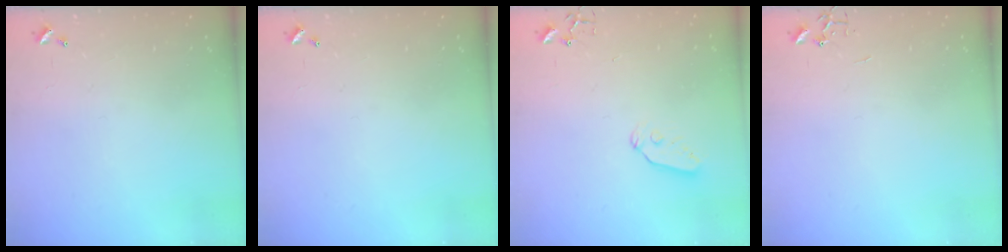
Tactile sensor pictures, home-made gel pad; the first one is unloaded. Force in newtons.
{"total": 0.0}
{"total": 6.0, "press": 6.0, "slide": 0.2}
{"total": 0.0}